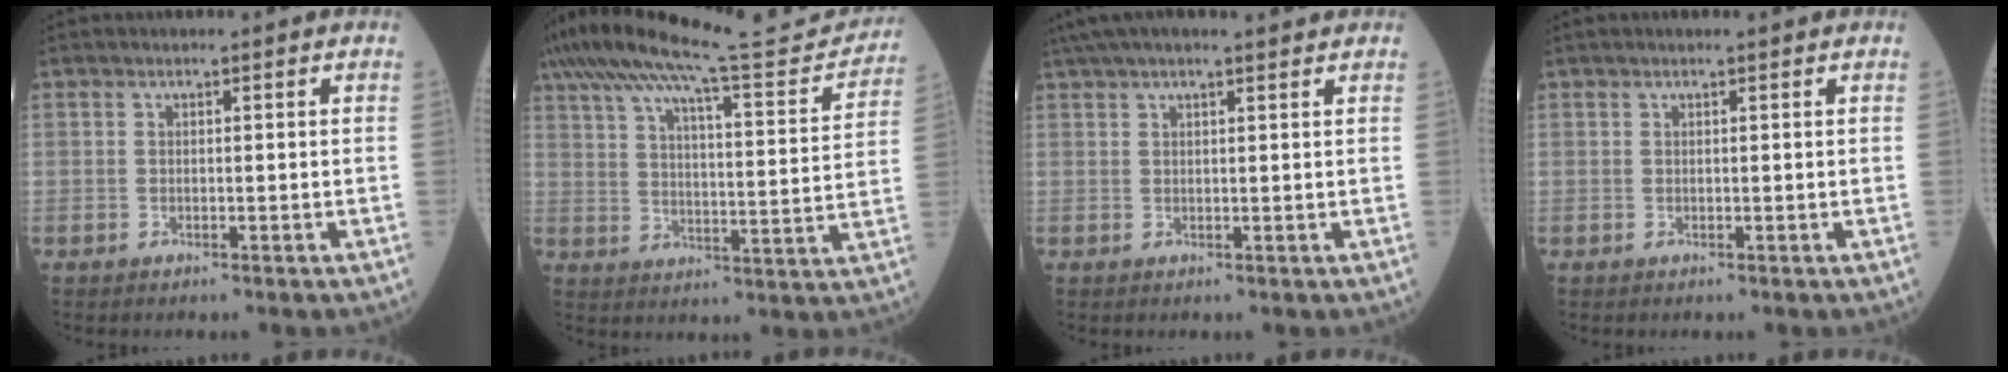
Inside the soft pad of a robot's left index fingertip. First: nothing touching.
{"total": 23.2, "force": [20.8, 2.0, 10.2], "torque": [-0.175, -0.009, 0.289]}
{"total": 9.1, "force": [7.7, 0.7, 4.7], "torque": [-0.080, 0.042, 0.109]}
{"total": 1.0, "force": [0.8, 0.0, 0.6], "torque": [-0.010, 0.009, 0.013]}